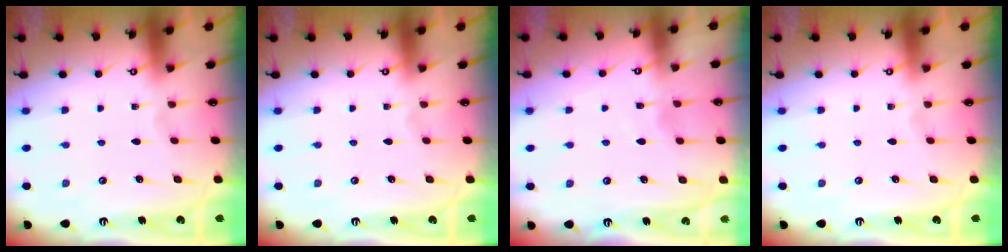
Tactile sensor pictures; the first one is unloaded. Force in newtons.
{"total": 0.0}
{"total": 3.8, "press": 3.7, "slide": 0.5}
{"total": 0.0}